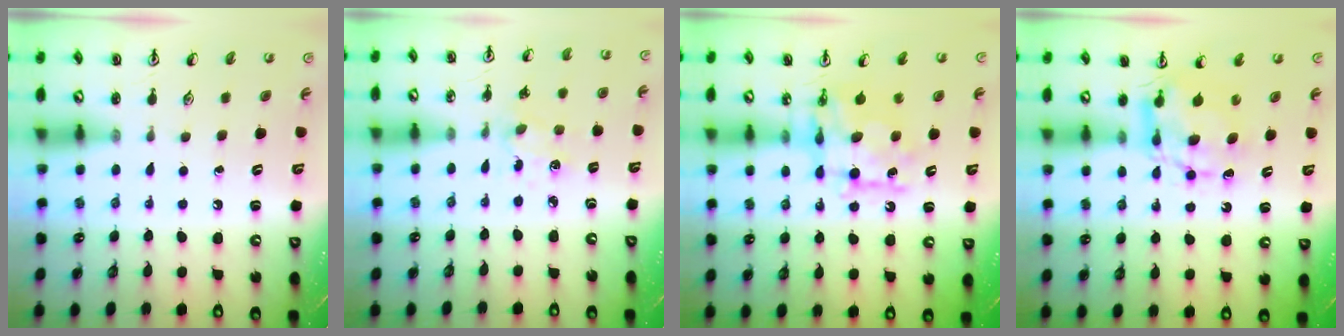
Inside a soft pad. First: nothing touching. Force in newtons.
{"total": 2.2, "press": 2.1, "slide": 0.5}
{"total": 9.9, "press": 9.9, "slide": 0.6}
{"total": 7.6, "press": 7.5, "slide": 0.7}